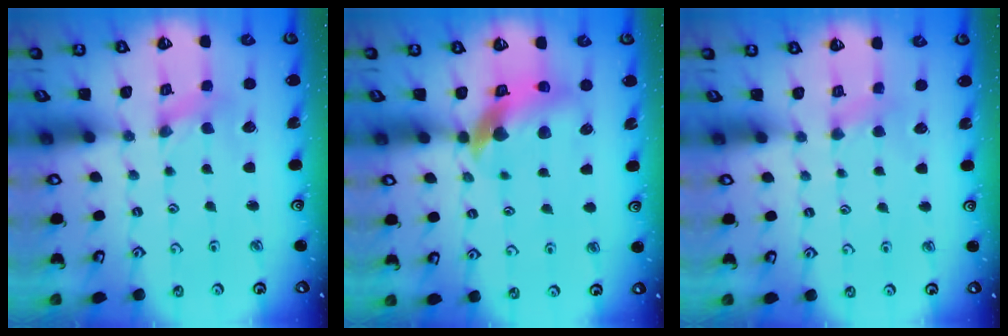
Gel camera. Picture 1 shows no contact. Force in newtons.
{"total": 10.4, "press": 10.3, "slide": 1.5}
{"total": 2.9, "press": 2.9, "slide": 0.3}